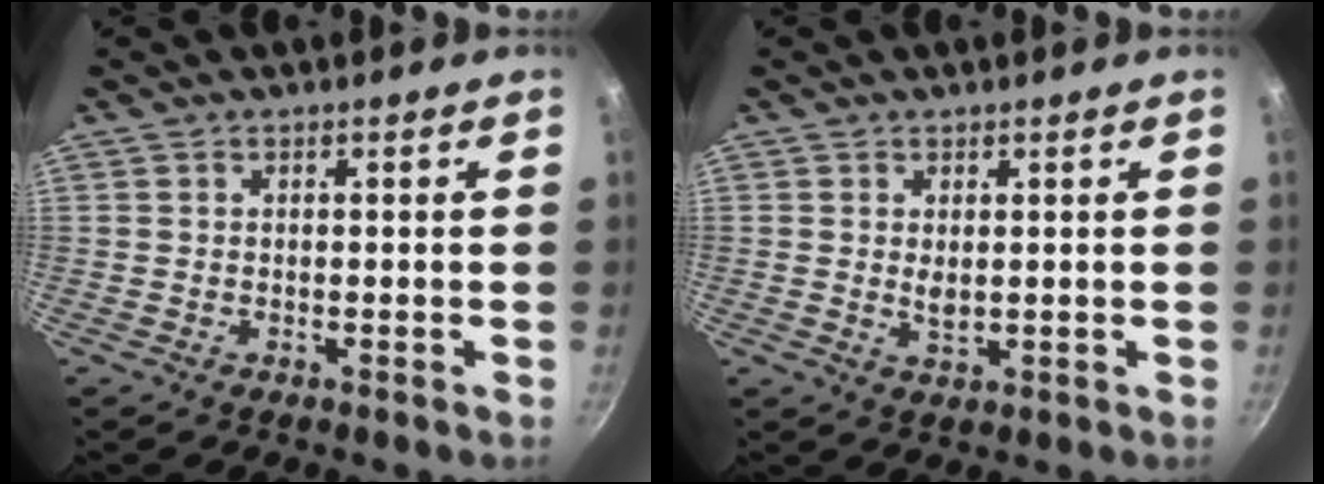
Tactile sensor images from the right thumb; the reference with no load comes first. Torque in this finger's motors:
{"motor_torque": [0.03, 0.44, 0.53, 0.19, 0.16]}